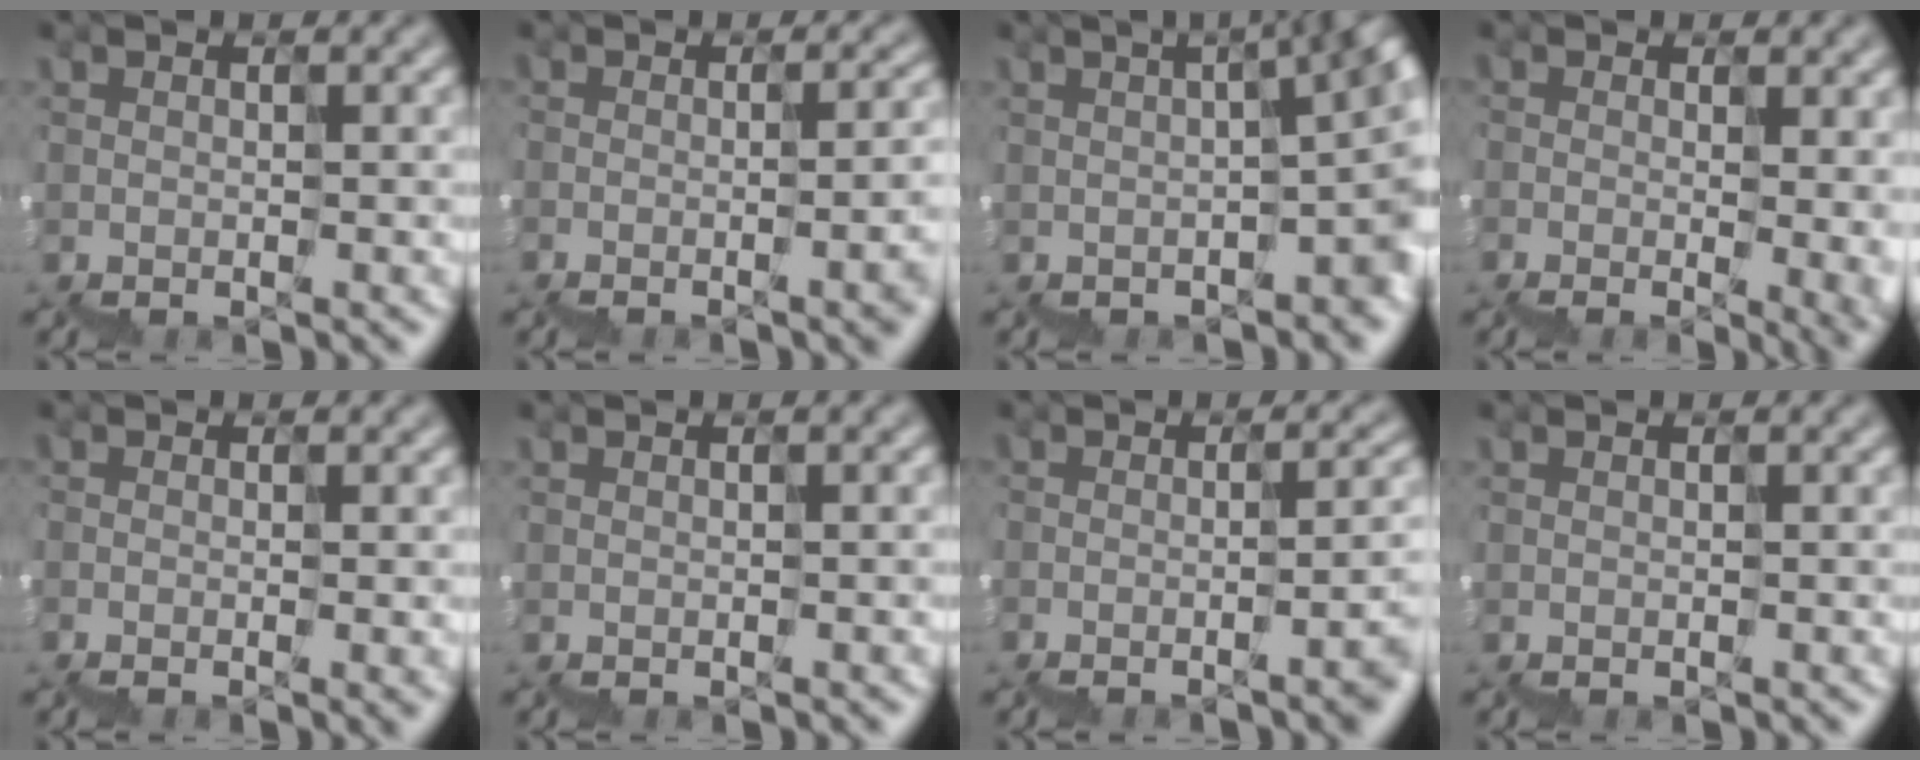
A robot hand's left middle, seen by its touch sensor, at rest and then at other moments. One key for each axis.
{"total": 8.0, "fx": -2.3, "fy": 3.7, "fz": 6.7, "tx": -0.054, "ty": 0.005, "tz": -0.022}
{"total": 9.9, "fx": -1.1, "fy": 3.5, "fz": 9.2, "tx": -0.075, "ty": 0.011, "tz": -0.008}
{"total": 9.1, "fx": -0.6, "fy": 5.0, "fz": 7.6, "tx": -0.098, "ty": -0.003, "tz": 0.016}
{"total": 2.6, "fx": -0.7, "fy": 0.9, "fz": 2.4, "tx": -0.031, "ty": -0.004, "tz": -0.007}
{"total": 0.8, "fx": -0.3, "fy": 0.3, "fz": 0.8, "tx": -0.002, "ty": 0.002, "tz": -0.001}
{"total": 7.0, "fx": -2.4, "fy": 3.0, "fz": 5.8, "tx": -0.042, "ty": 0.006, "tz": -0.028}
{"total": 0.0}